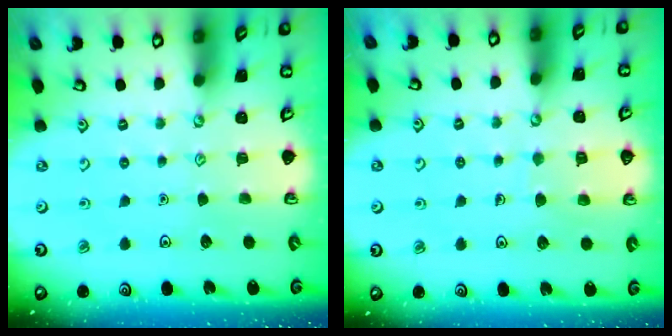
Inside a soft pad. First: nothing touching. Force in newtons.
{"total": 4.9, "press": 4.9, "slide": 0.3}